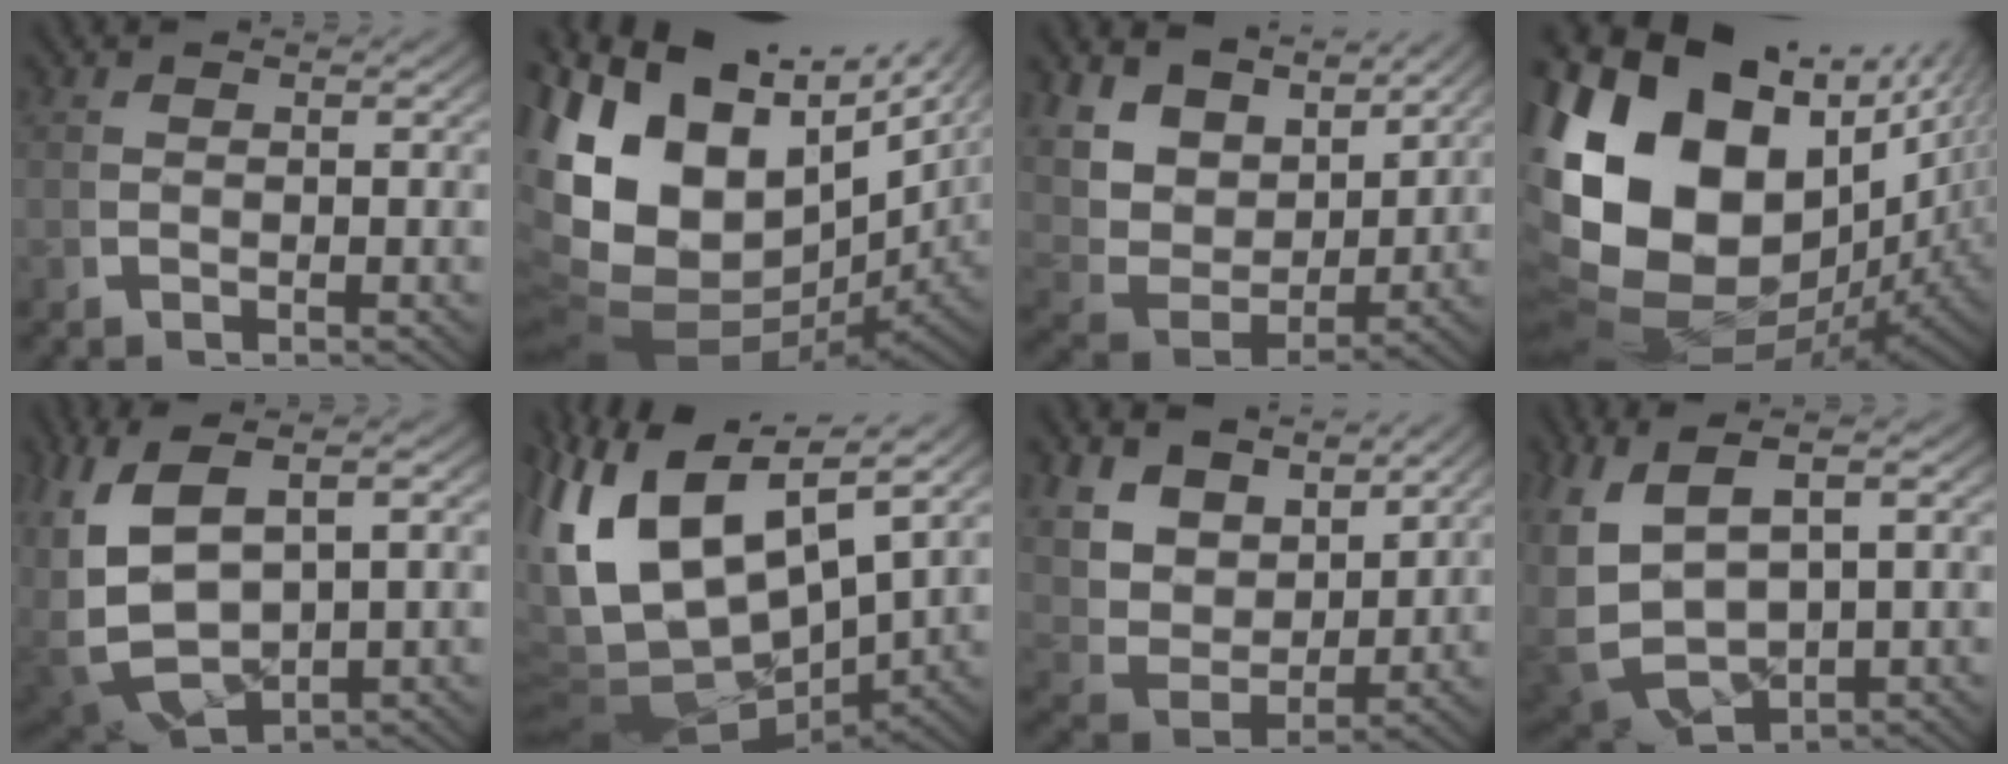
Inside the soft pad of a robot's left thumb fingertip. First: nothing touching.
{"total": 21.1, "force": [1.6, 14.4, 15.3], "torque": [-0.283, -0.031, 0.036]}
{"total": 9.0, "force": [3.1, 5.9, 6.1], "torque": [-0.136, -0.016, 0.056]}
{"total": 22.0, "force": [-1.2, 15.9, 15.3], "torque": [-0.339, -0.060, 0.006]}
{"total": 10.9, "force": [-0.2, 7.6, 7.9], "torque": [-0.210, -0.046, 0.027]}
{"total": 17.9, "force": [0.8, 12.2, 13.1], "torque": [-0.296, -0.061, 0.041]}
{"total": 8.3, "force": [2.7, 5.7, 5.3], "torque": [-0.120, -0.021, 0.053]}
{"total": 9.9, "force": [0.2, 6.8, 7.1], "torque": [-0.186, -0.039, 0.032]}